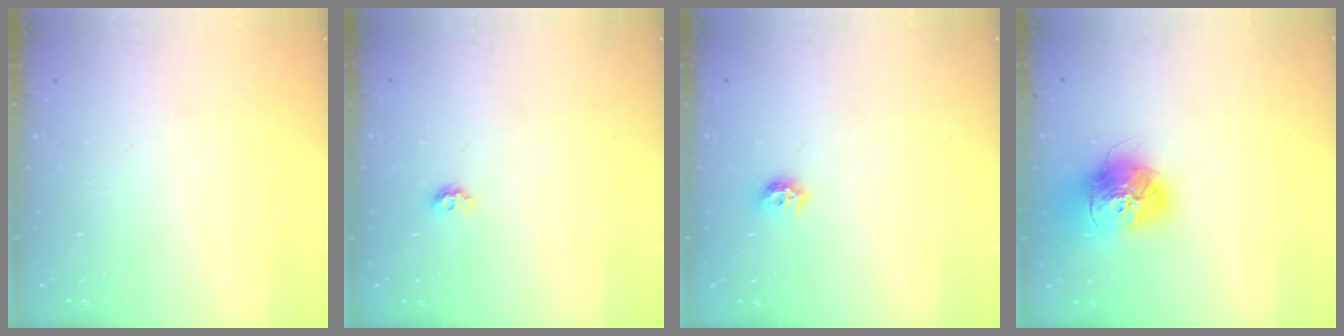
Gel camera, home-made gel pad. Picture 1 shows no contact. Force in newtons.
{"total": 5.9, "press": 5.8, "slide": 0.7}
{"total": 6.8, "press": 6.7, "slide": 1.0}
{"total": 17.2, "press": 17.1, "slide": 2.0}